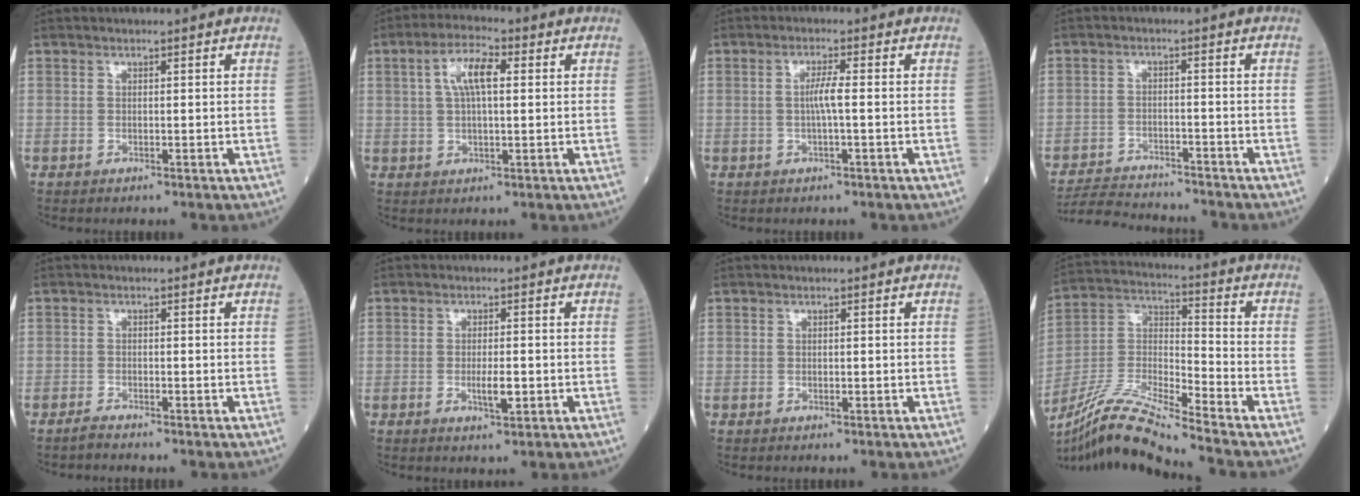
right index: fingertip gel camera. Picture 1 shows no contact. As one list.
[{"total": 6.6, "force": [1.8, 2.0, 6.0], "torque": [-0.120, 0.016, 0.033]}, {"total": 2.7, "force": [-0.2, -0.1, 2.7], "torque": [-0.051, 0.000, -0.004]}, {"total": 8.8, "force": [-8.6, 0.8, 1.6], "torque": [-0.030, -0.002, -0.141]}, {"total": 1.2, "force": [-1.1, -0.3, 0.3], "torque": [-0.013, -0.005, -0.022]}, {"total": 3.1, "force": [-0.7, 0.6, 2.9], "torque": [-0.053, -0.001, -0.008]}, {"total": 0.0}, {"total": 14.2, "force": [-12.5, -1.2, 6.6], "torque": [-0.139, -0.005, -0.237]}]